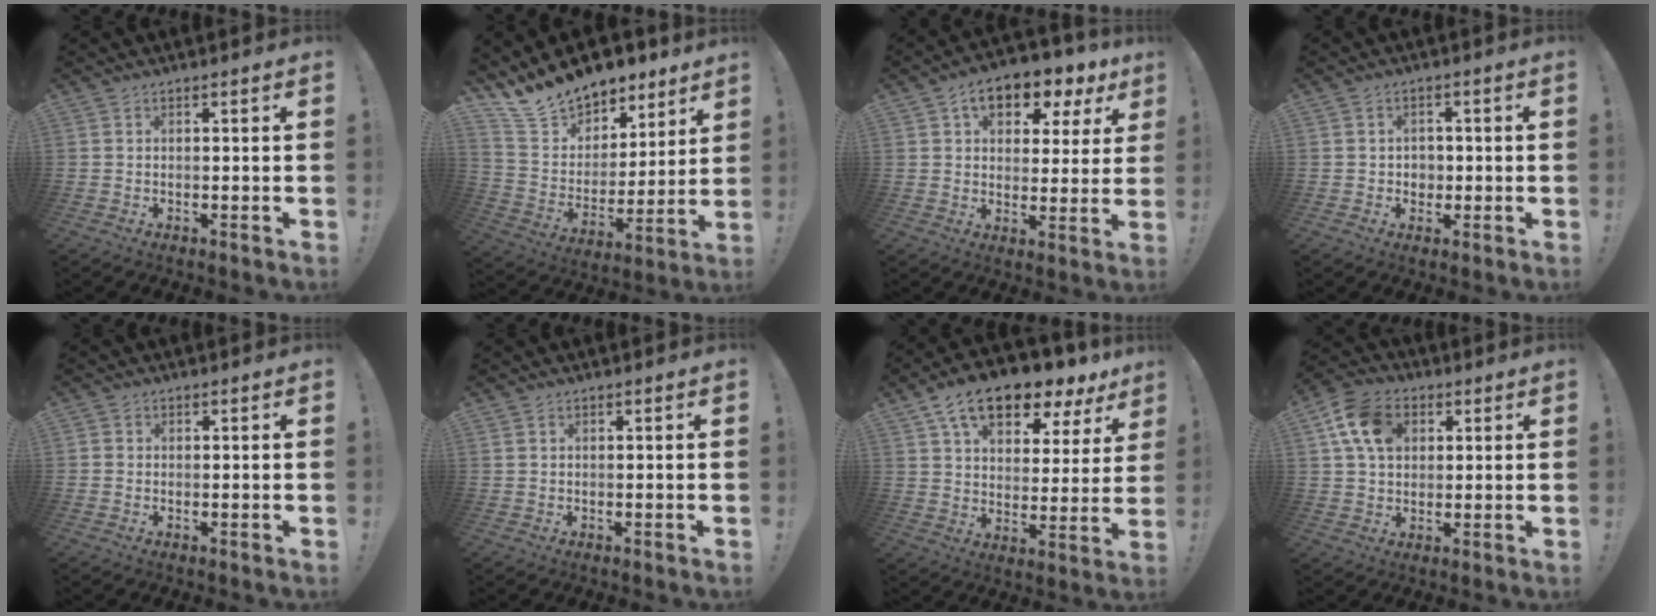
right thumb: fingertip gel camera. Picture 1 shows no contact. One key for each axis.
{"total": 15.6, "fx": 13.5, "fy": 7.1, "fz": 3.2, "tx": -0.080, "ty": -0.103, "tz": 0.254}
{"total": 10.7, "fx": 5.7, "fy": 6.1, "fz": 6.7, "tx": -0.093, "ty": -0.032, "tz": 0.101}
{"total": 3.3, "fx": 0.0, "fy": 3.2, "fz": 0.8, "tx": -0.016, "ty": 0.000, "tz": -0.002}
{"total": 1.0, "fx": 0.1, "fy": 1.0, "fz": 0.3, "tx": -0.004, "ty": 0.004, "tz": 0.002}
{"total": 0.0}
{"total": 14.2, "fx": 9.4, "fy": 7.2, "fz": 7.8, "tx": -0.125, "ty": -0.058, "tz": 0.167}
{"total": 13.3, "fx": 4.3, "fy": 10.0, "fz": 7.6, "tx": -0.133, "ty": 0.001, "tz": 0.087}